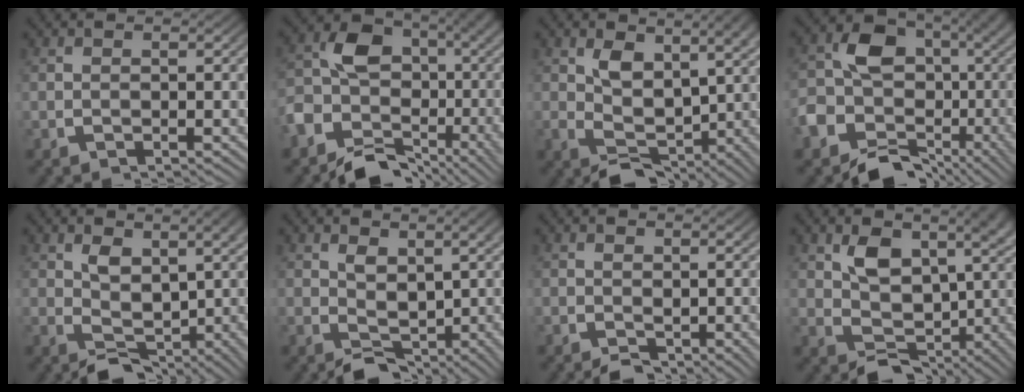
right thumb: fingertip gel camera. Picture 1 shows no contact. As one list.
[{"total": 9.2, "force": [-2.9, 6.6, 5.8], "torque": [-0.100, -0.017, -0.057]}, {"total": 6.1, "force": [-0.7, 4.0, 4.6], "torque": [-0.095, -0.038, 0.008]}, {"total": 11.6, "force": [-2.8, 9.2, 6.6], "torque": [-0.121, -0.024, -0.054]}, {"total": 4.7, "force": [-0.7, 2.9, 3.6], "torque": [-0.069, -0.032, 0.008]}, {"total": 3.7, "force": [-0.6, 2.3, 2.8], "torque": [-0.052, -0.029, 0.009]}, {"total": 1.4, "force": [-0.5, 0.8, 1.1], "torque": [-0.013, -0.009, -0.001]}, {"total": 7.1, "force": [-0.6, 5.1, 4.8], "torque": [-0.104, -0.045, 0.010]}]